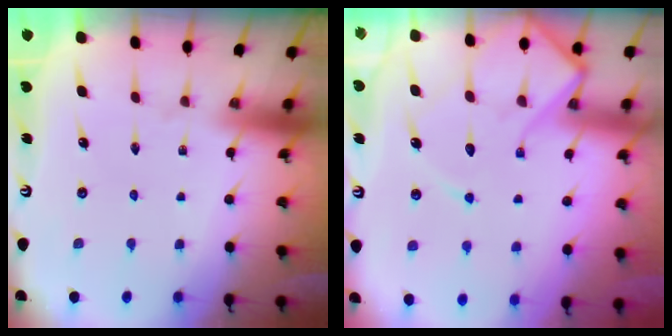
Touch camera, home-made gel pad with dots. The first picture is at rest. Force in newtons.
{"total": 11.4, "press": 11.3, "slide": 1.0}